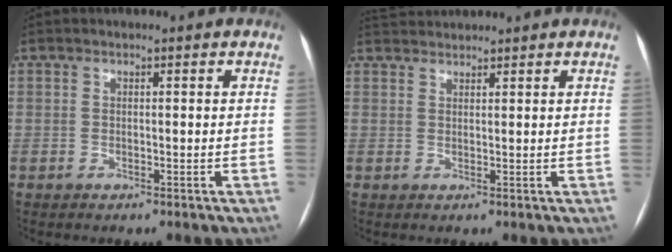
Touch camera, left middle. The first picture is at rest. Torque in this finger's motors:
{"motor_torque": [0.23, -0.41, -0.06, -0.01]}